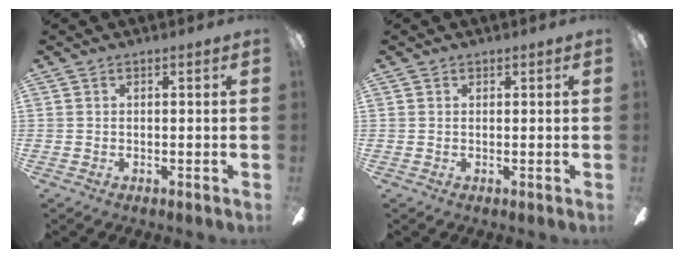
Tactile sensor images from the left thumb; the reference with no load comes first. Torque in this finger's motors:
{"motor_torque": [0.06, -0.02, 0.30, -0.03, 0.02]}